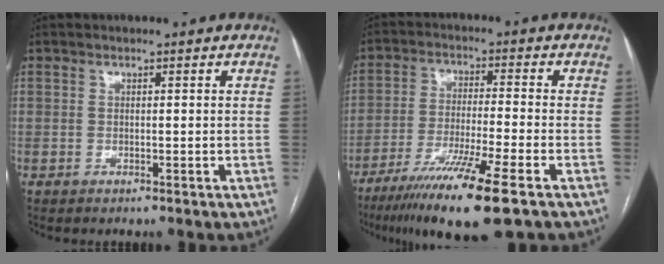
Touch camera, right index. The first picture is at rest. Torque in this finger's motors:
{"motor_torque": [1.23, -0.54, 0.94, 0.21]}